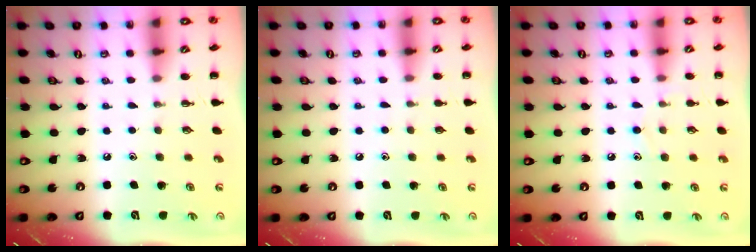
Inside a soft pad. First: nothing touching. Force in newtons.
{"total": 3.2, "press": 3.0, "slide": 1.1}
{"total": 7.4, "press": 7.0, "slide": 2.5}